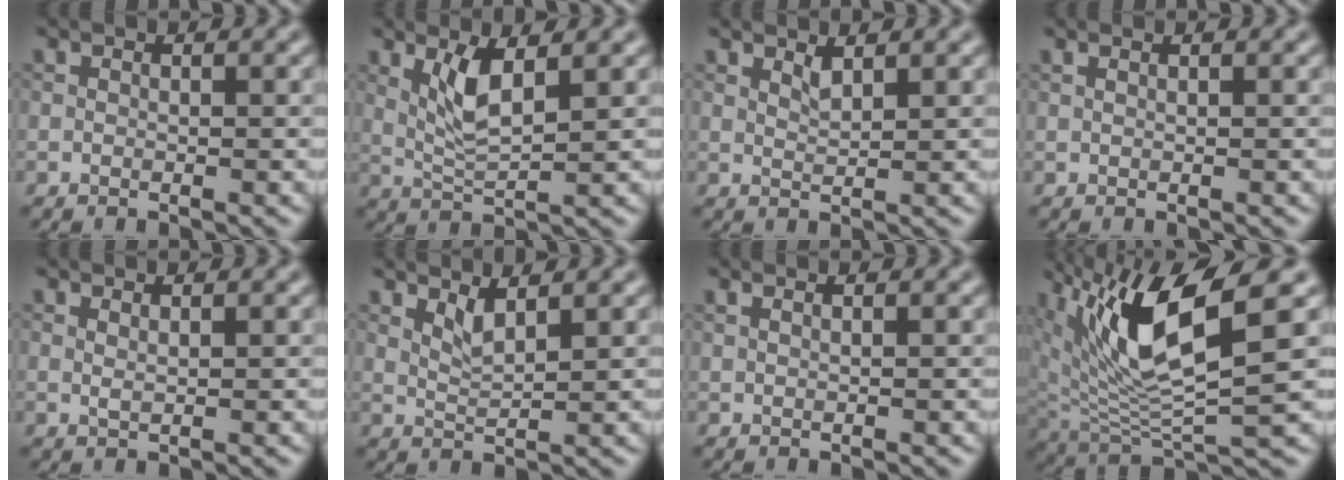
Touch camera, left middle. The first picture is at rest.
{"total": 3.4, "force": [1.4, 0.8, 3.0], "torque": [-0.067, -0.007, 0.031]}
{"total": 1.1, "force": [0.9, 0.1, 0.6], "torque": [-0.015, -0.001, 0.016]}
{"total": 1.0, "force": [0.7, 0.4, 0.6], "torque": [-0.006, -0.006, 0.004]}
{"total": 0.7, "force": [0.5, 0.1, 0.5], "torque": [-0.011, 0.000, 0.010]}
{"total": 1.8, "force": [1.3, 0.3, 1.3], "torque": [-0.030, -0.006, 0.027]}
{"total": 1.3, "force": [1.0, 0.5, 0.8], "torque": [-0.006, -0.006, 0.006]}
{"total": 10.0, "force": [4.3, 2.9, 8.5], "torque": [-0.170, -0.004, 0.083]}